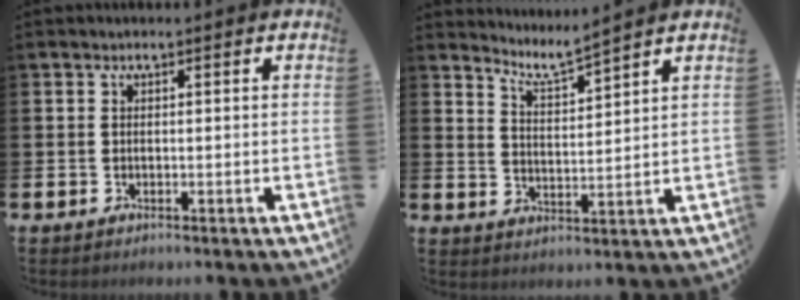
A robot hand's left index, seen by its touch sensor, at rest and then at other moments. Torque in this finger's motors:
{"motor_torque": [-0.02, 0.04, -0.09, -0.01]}